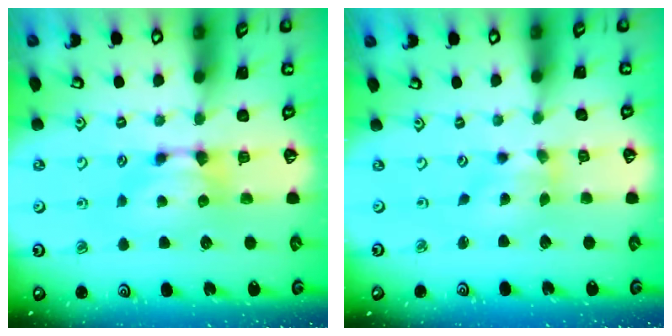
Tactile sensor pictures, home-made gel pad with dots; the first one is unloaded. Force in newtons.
{"total": 1.3, "press": 0.3, "slide": 1.2}